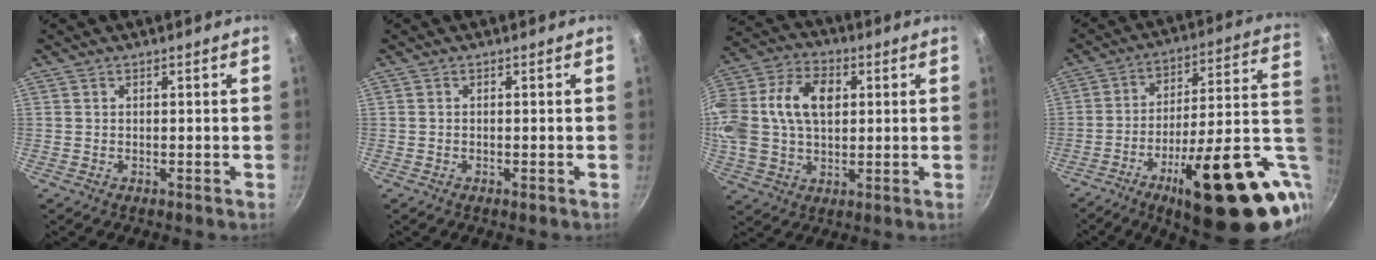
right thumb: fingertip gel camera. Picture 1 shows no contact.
{"total": 0.5, "force": [-0.3, 0.2, 0.4], "torque": [-0.010, 0.003, -0.006]}
{"total": 21.4, "force": [3.9, 14.8, 15.0], "torque": [-0.318, 0.035, 0.061]}
{"total": 29.8, "force": [-6.3, 10.0, 27.4], "torque": [-0.351, 0.006, -0.079]}